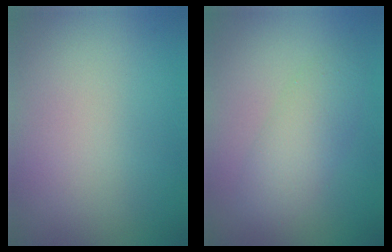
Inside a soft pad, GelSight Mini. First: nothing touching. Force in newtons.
{"total": 2.3, "press": 2.3, "slide": 0.2}